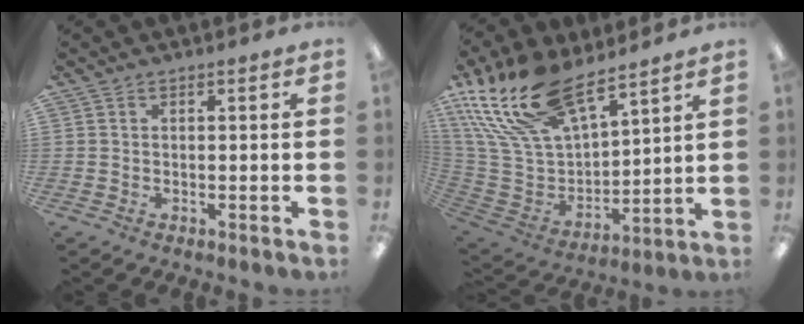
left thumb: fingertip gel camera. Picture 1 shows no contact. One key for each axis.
{"total": 22.2, "fx": 16.1, "fy": 9.3, "fz": 12.0, "tx": -0.278, "ty": -0.088, "tz": 0.294}